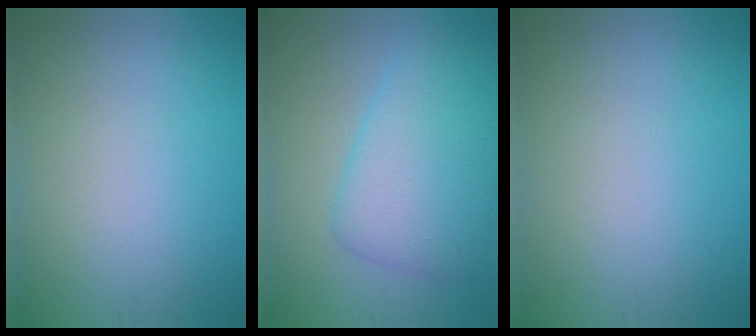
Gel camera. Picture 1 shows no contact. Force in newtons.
{"total": 5.9, "press": 5.9, "slide": 0.1}
{"total": 0.0}